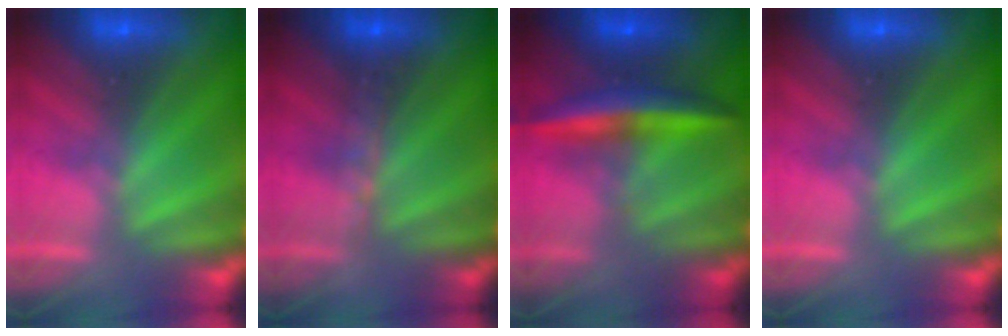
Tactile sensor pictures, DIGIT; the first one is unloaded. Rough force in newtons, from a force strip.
{"total": 2.9}
{"total": 7.3}
{"total": 0.0}